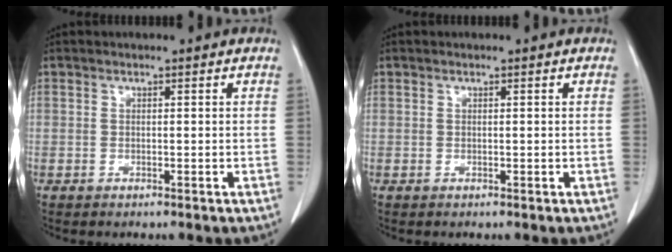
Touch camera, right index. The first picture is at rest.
{"total": 0.0}